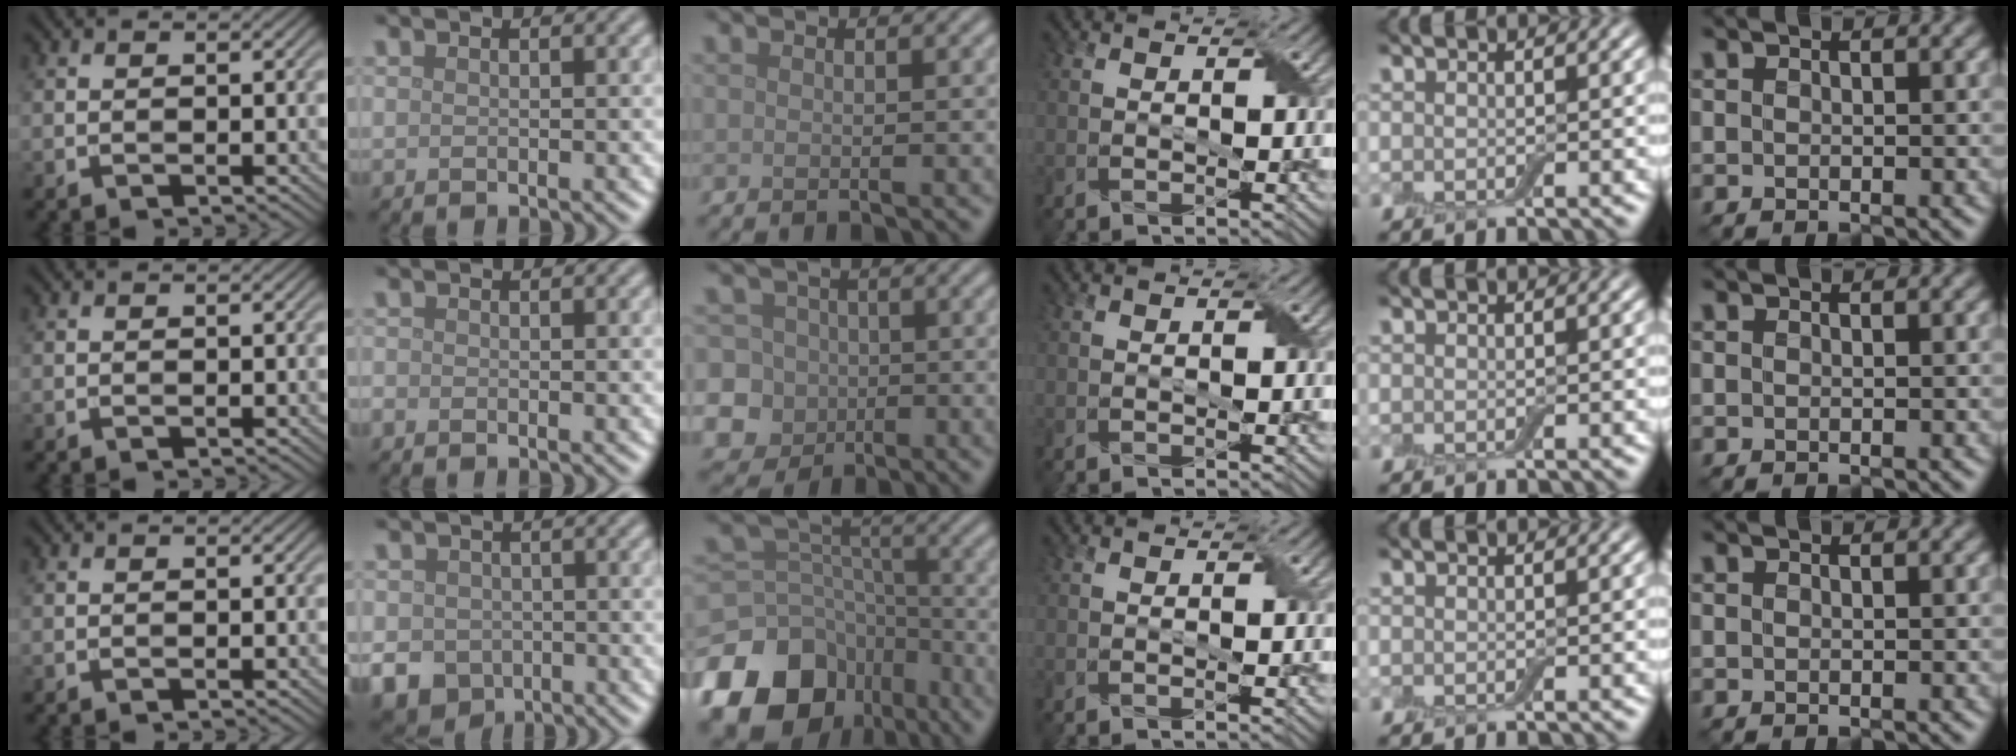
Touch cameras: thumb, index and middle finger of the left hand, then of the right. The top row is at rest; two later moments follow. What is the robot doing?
{"motion": "fold", "object": "aluminum foil"}